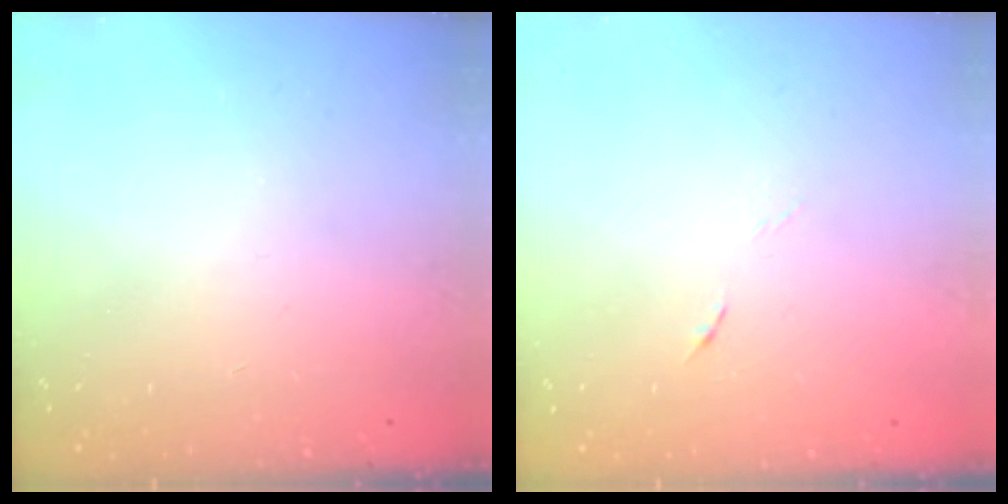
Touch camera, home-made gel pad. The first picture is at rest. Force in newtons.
{"total": 4.0, "press": 3.8, "slide": 1.2}